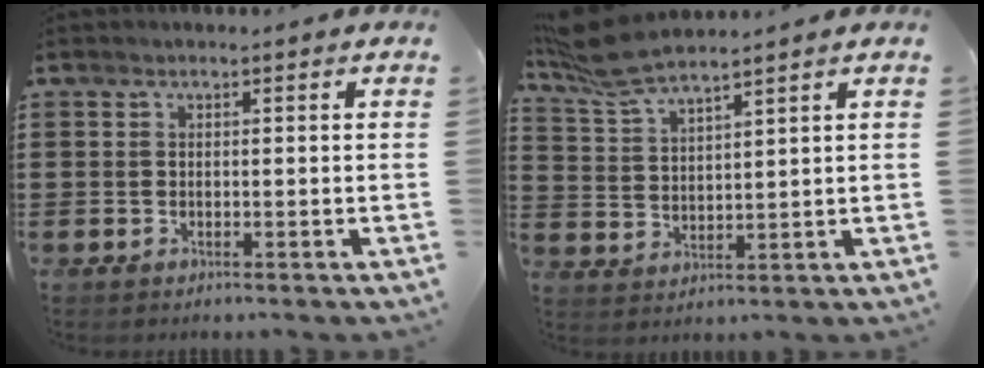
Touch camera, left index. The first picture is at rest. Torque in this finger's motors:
{"motor_torque": [1.01, -1.00, 0.66, 0.20]}